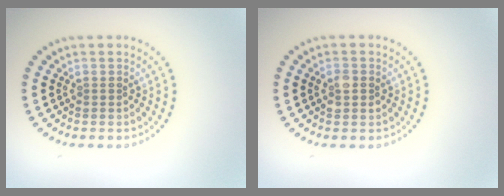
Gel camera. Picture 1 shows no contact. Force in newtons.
{"total": 1.9, "press": 1.9, "slide": 0.1}